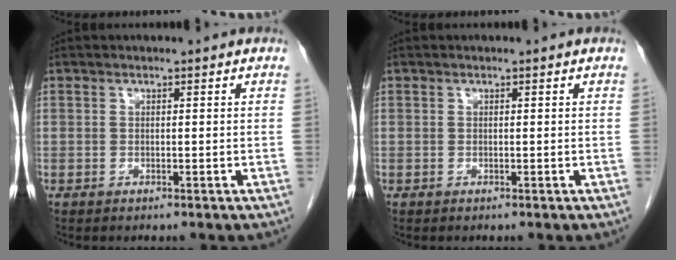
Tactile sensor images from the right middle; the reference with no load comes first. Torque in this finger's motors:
{"motor_torque": [0.00, 0.00, 0.00, -0.01]}